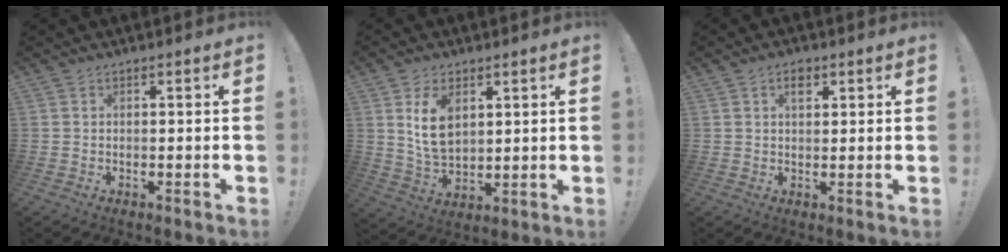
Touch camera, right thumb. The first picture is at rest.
{"total": 10.1, "force": [4.1, 6.6, 6.6], "torque": [-0.104, -0.010, 0.077]}
{"total": 3.4, "force": [1.6, 2.0, 2.2], "torque": [-0.034, 0.000, 0.025]}